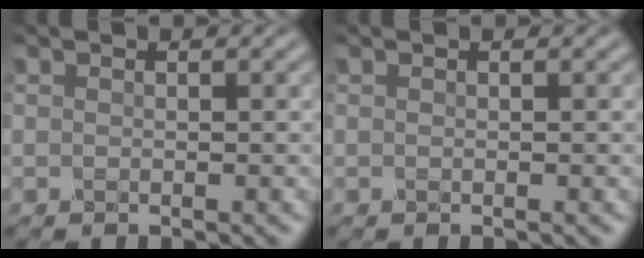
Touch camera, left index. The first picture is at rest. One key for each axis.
{"total": 0.0}